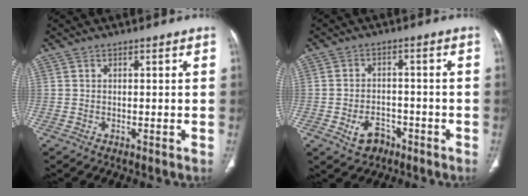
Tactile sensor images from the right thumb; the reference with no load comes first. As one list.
[{"total": 5.3, "force": [-2.8, 3.8, 2.5], "torque": [-0.033, 0.025, -0.038]}]